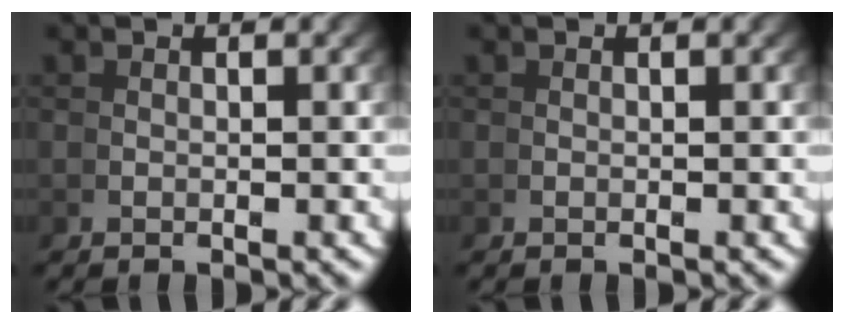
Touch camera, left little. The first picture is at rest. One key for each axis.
{"total": 0.0}